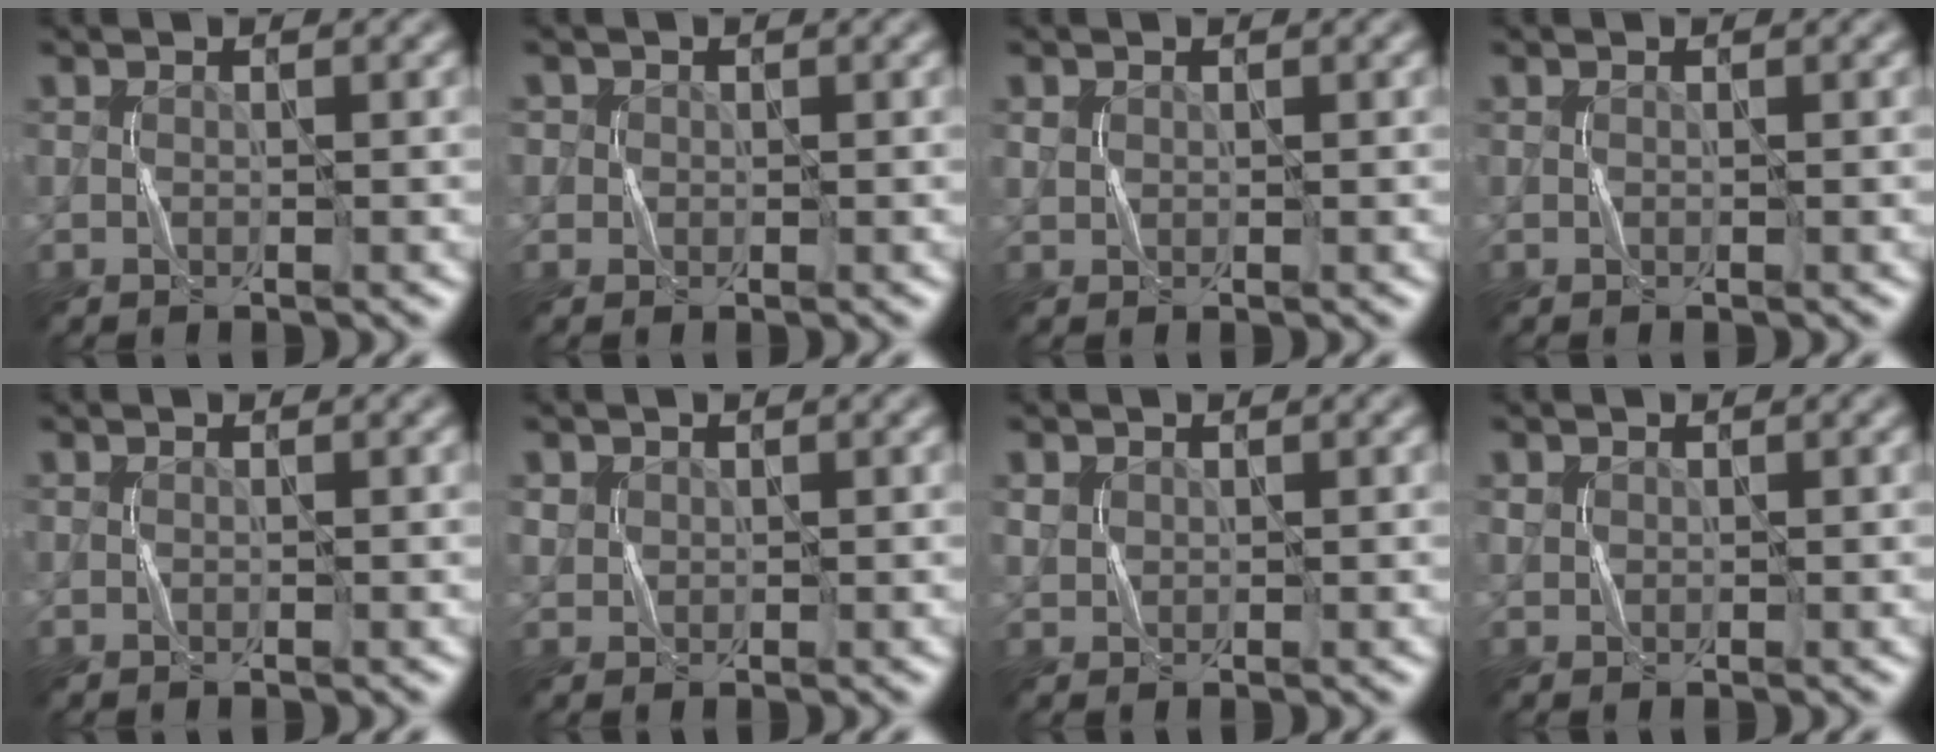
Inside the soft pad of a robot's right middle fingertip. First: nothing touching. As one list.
[{"total": 1.0, "force": [0.3, 1.0, 0.1], "torque": [0.006, 0.001, -0.004]}, {"total": 0.7, "force": [0.4, 0.6, 0.2], "torque": [-0.005, 0.000, 0.009]}, {"total": 0.0}, {"total": 0.0}, {"total": 1.1, "force": [0.4, 1.0, 0.2], "torque": [-0.001, -0.001, 0.012]}, {"total": 1.0, "force": [0.5, 0.9, 0.2], "torque": [-0.005, 0.000, 0.014]}, {"total": 0.7, "force": [0.3, 0.6, 0.1], "torque": [-0.001, 0.000, 0.008]}]